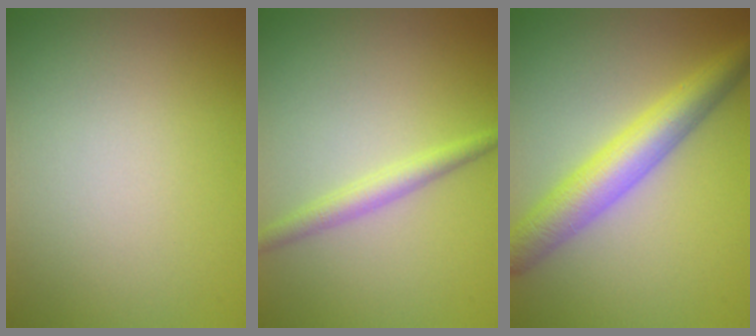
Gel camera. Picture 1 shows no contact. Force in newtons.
{"total": 2.2, "press": 2.1, "slide": 0.0}
{"total": 5.6, "press": 5.6, "slide": 0.1}